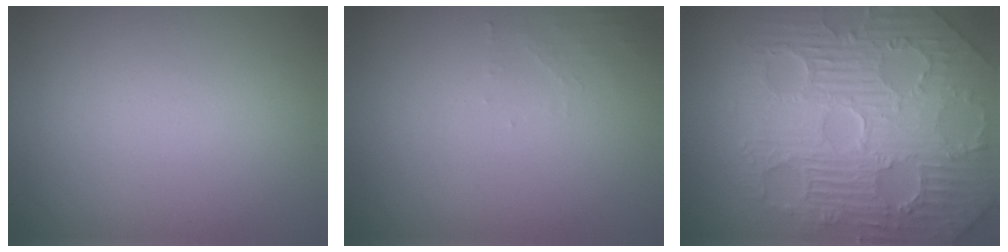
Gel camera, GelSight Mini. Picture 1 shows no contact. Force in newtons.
{"total": 1.0, "press": 1.0, "slide": 0.2}
{"total": 11.2, "press": 7.4, "slide": 8.5}